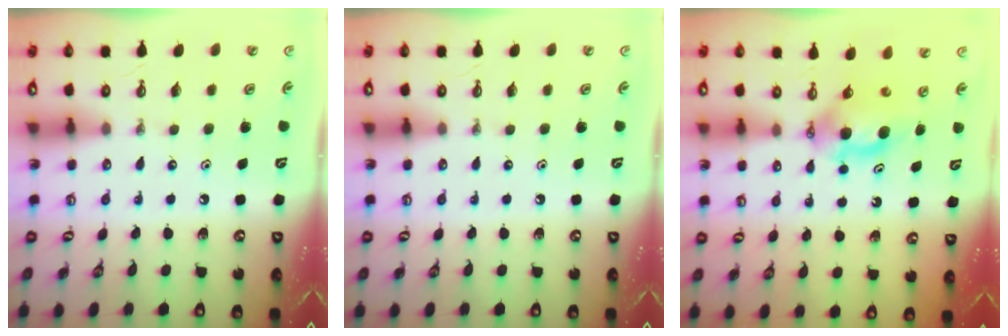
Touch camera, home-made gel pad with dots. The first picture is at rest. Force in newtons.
{"total": 0.0}
{"total": 6.2, "press": 5.9, "slide": 2.0}